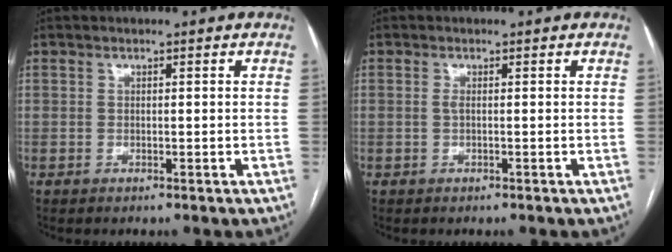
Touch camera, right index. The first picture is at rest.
{"total": 0.6, "force": [0.0, 0.1, 0.6], "torque": [-0.015, -0.001, -0.002]}